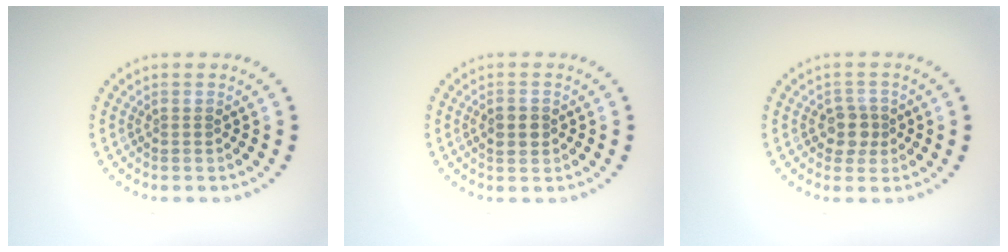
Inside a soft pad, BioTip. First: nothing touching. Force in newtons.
{"total": 2.2, "press": 2.2, "slide": 0.1}
{"total": 2.1, "press": 1.8, "slide": 1.0}